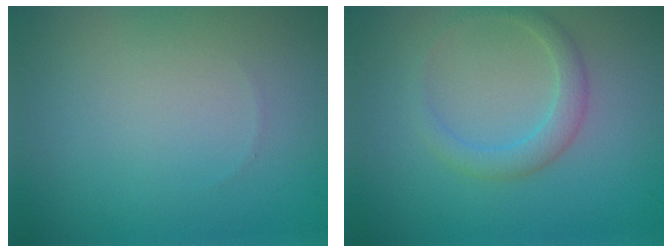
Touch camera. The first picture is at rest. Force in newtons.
{"total": 2.2, "press": 2.2, "slide": 0.1}